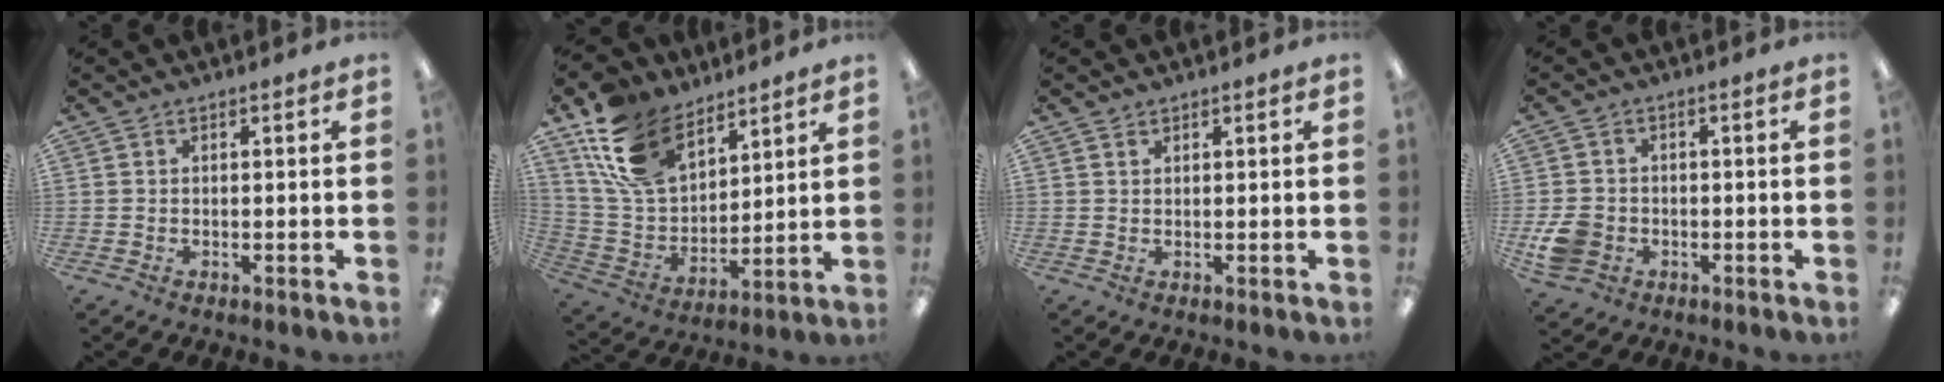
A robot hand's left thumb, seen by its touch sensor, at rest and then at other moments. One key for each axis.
{"total": 17.6, "fx": 11.3, "fy": 10.2, "fz": 8.8, "tx": -0.185, "ty": -0.037, "tz": 0.217}
{"total": 0.7, "fx": 0.6, "fy": 0.4, "fz": 0.2, "tx": -0.004, "ty": 0.000, "tz": 0.012}
{"total": 5.9, "fx": -1.9, "fy": 4.9, "fz": 2.7, "tx": -0.055, "ty": 0.008, "tz": -0.033}